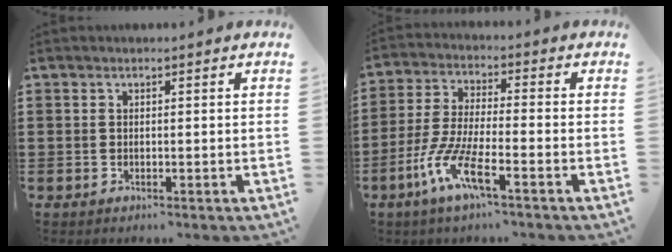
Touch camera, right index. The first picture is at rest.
{"total": 8.4, "force": [-5.0, 1.1, 6.6], "torque": [-0.161, -0.016, -0.101]}